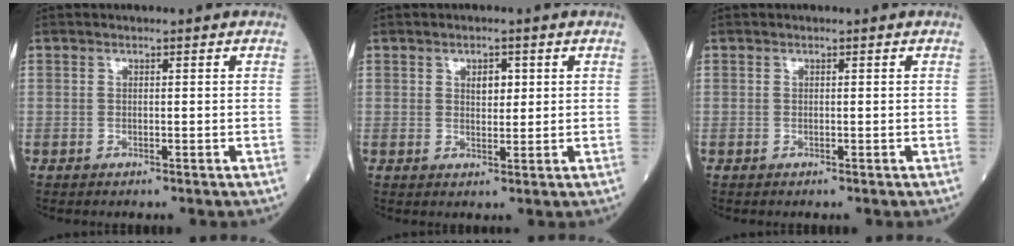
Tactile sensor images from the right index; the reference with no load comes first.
{"total": 2.5, "force": [0.9, 1.4, 1.9], "torque": [-0.027, 0.000, 0.014]}
{"total": 0.0}